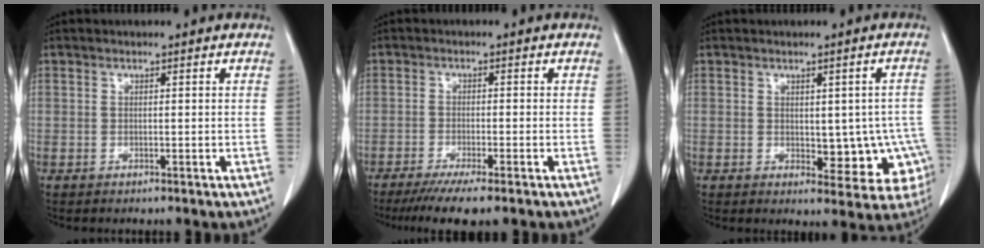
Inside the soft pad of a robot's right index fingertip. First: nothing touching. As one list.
[{"total": 6.5, "force": [-4.7, 0.2, 4.5], "torque": [-0.069, -0.015, -0.077]}, {"total": 8.8, "force": [-1.2, 4.7, 7.4], "torque": [-0.061, 0.010, -0.004]}]